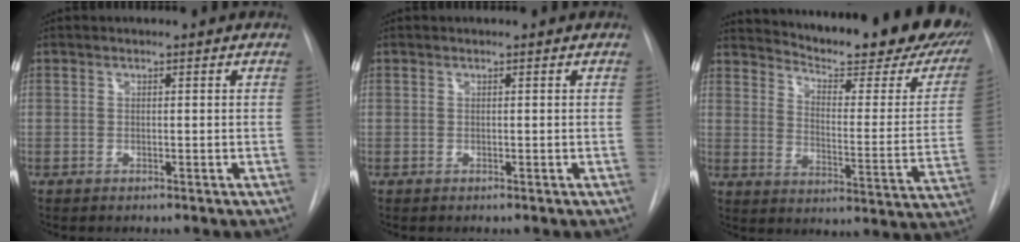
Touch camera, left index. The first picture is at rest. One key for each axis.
{"total": 0.0}
{"total": 27.2, "fx": 23.1, "fy": 5.1, "fz": 13.5, "tx": -0.196, "ty": -0.085, "tz": 0.278}